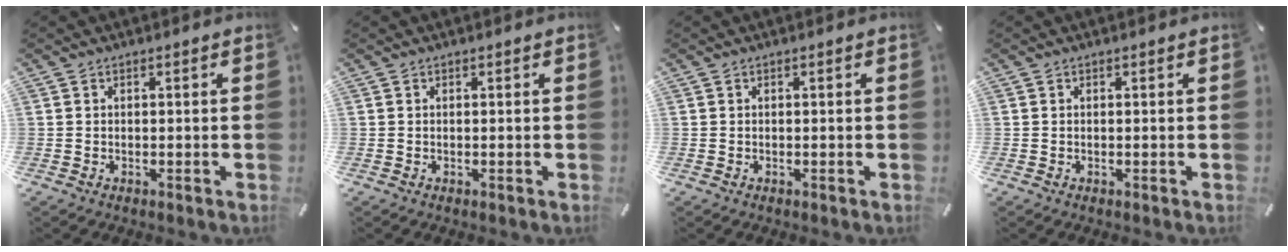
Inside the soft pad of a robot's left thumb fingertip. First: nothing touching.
{"total": 0.0}
{"total": 0.0}
{"total": 0.0}